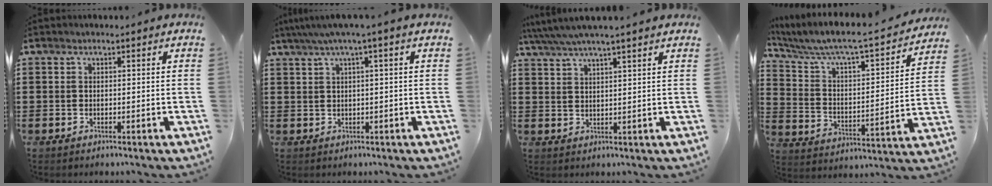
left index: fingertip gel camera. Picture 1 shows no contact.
{"total": 2.5, "force": [0.7, -0.3, 2.4], "torque": [-0.046, -0.004, 0.010]}
{"total": 3.9, "force": [3.3, 0.1, 2.1], "torque": [-0.050, -0.007, 0.058]}
{"total": 5.4, "force": [4.7, 0.5, 2.6], "torque": [-0.076, -0.044, 0.070]}